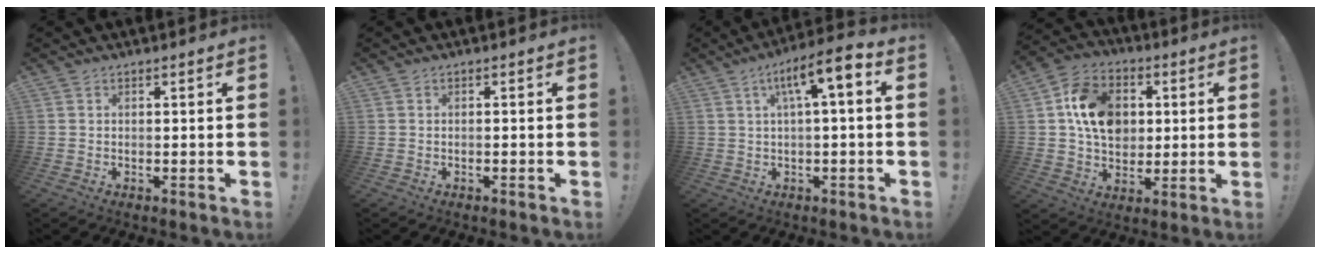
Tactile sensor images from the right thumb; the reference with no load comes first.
{"total": 0.6, "force": [-0.5, 0.0, 0.3], "torque": [-0.006, -0.001, -0.009]}
{"total": 9.2, "force": [2.1, 1.8, 8.8], "torque": [-0.132, -0.011, 0.030]}
{"total": 15.2, "force": [3.1, 12.1, 8.7], "torque": [-0.130, 0.000, 0.065]}